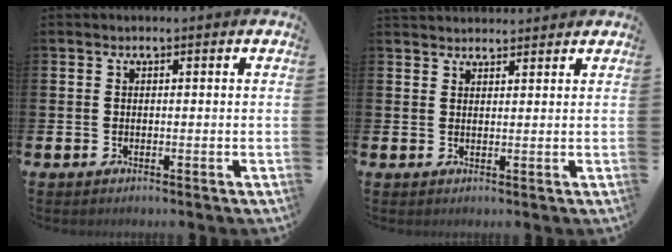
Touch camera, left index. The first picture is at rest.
{"total": 2.3, "force": [2.2, 0.5, 0.0], "torque": [-0.002, -0.009, 0.041]}